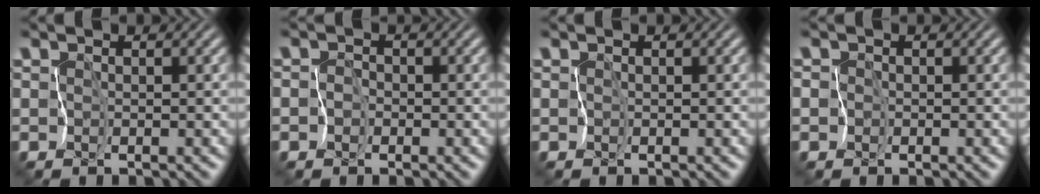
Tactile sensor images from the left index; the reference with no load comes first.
{"total": 2.1, "force": [-1.1, 1.8, 0.2], "torque": [0.021, 0.004, -0.030]}
{"total": 0.0}
{"total": 2.1, "force": [-0.5, 2.0, 0.4], "torque": [0.007, 0.010, -0.034]}